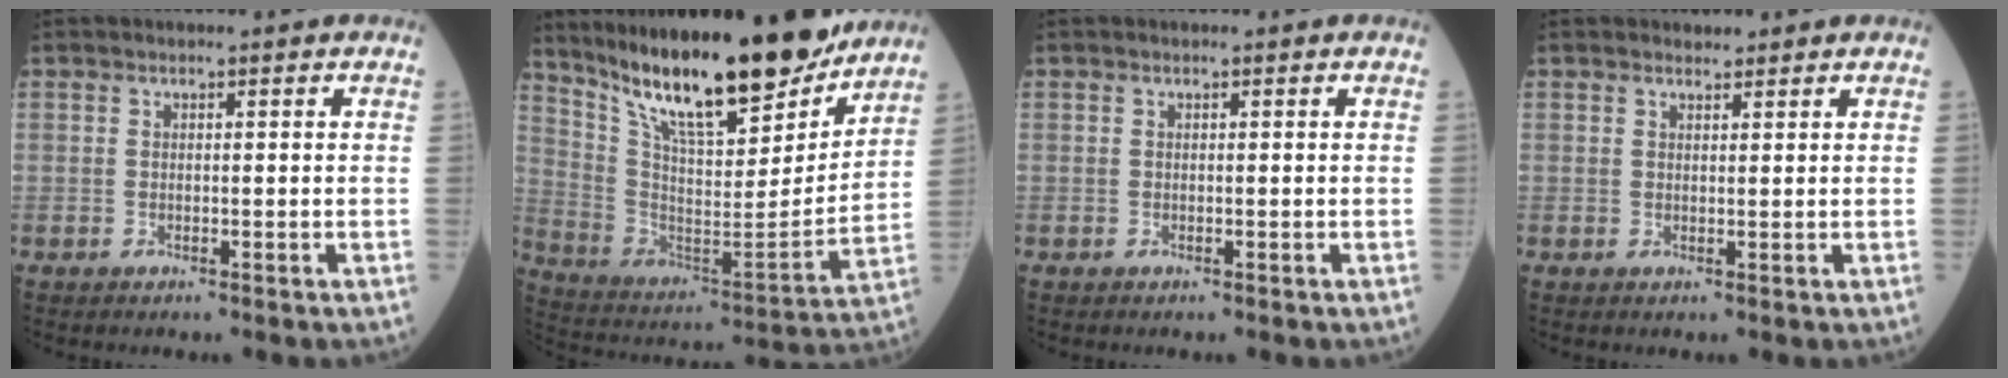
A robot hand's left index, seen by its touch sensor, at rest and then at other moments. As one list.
[{"total": 22.7, "force": [18.4, 4.4, 12.6], "torque": [-0.218, -0.023, 0.307]}, {"total": 0.0}, {"total": 1.2, "force": [1.1, 0.4, 0.1], "torque": [-0.009, 0.003, 0.017]}]